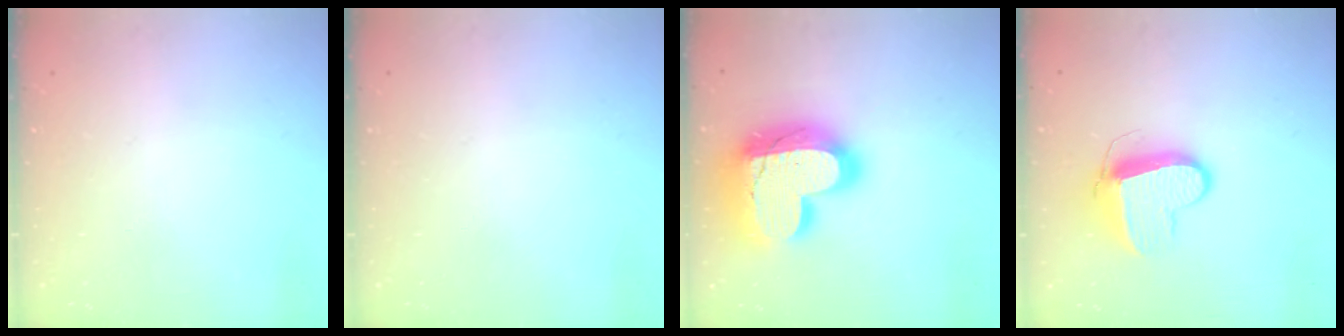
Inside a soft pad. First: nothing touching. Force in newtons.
{"total": 0.0}
{"total": 27.3, "press": 27.2, "slide": 2.0}
{"total": 10.3, "press": 10.3, "slide": 0.5}